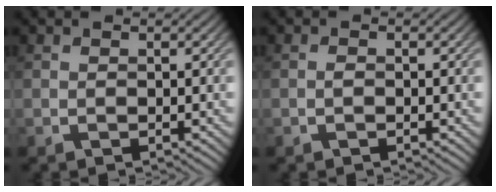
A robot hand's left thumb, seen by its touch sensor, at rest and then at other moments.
{"total": 0.6, "force": [-0.3, 0.3, 0.5], "torque": [-0.008, 0.002, -0.006]}